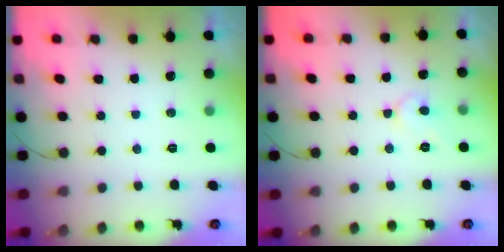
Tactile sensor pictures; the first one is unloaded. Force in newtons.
{"total": 4.7, "press": 4.7, "slide": 0.5}